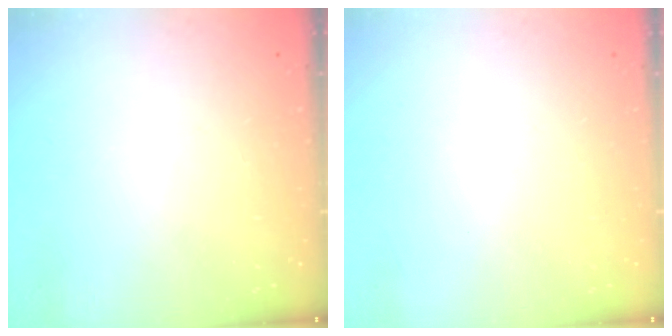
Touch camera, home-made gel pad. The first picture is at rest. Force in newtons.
{"total": 0.0}